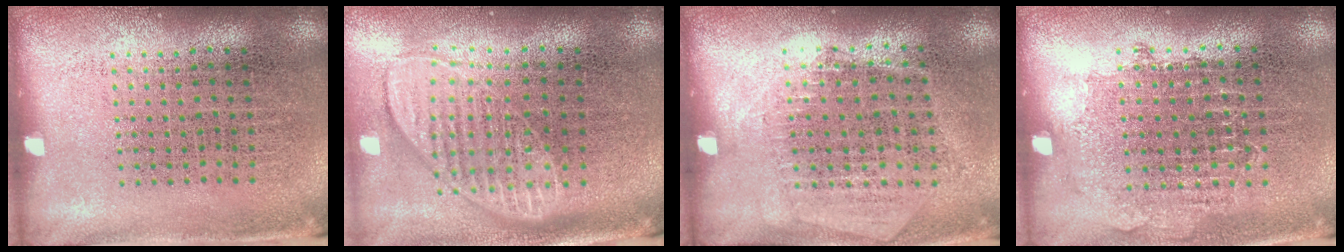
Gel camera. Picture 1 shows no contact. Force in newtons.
{"total": 1.9, "press": 1.5, "slide": 1.1}
{"total": 1.3, "press": 1.1, "slide": 0.7}
{"total": 0.8, "press": 0.7, "slide": 0.2}